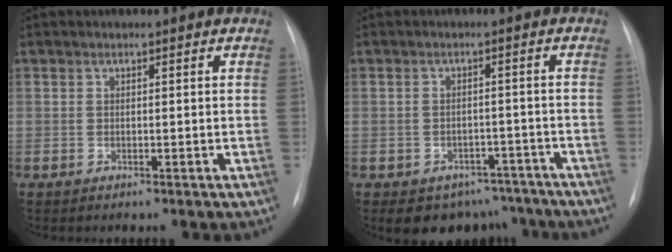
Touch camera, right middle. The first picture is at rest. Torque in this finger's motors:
{"motor_torque": [0.79, -0.70, 0.18, 0.02]}